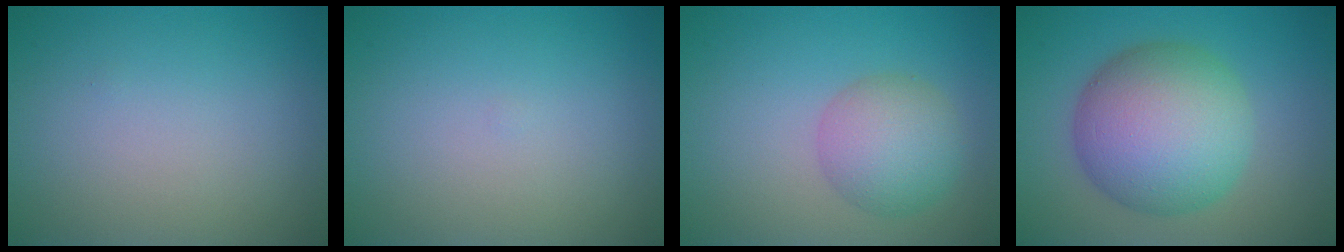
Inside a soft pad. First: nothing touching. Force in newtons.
{"total": 0.0}
{"total": 4.3, "press": 4.3, "slide": 0.2}
{"total": 10.0, "press": 10.0, "slide": 0.1}